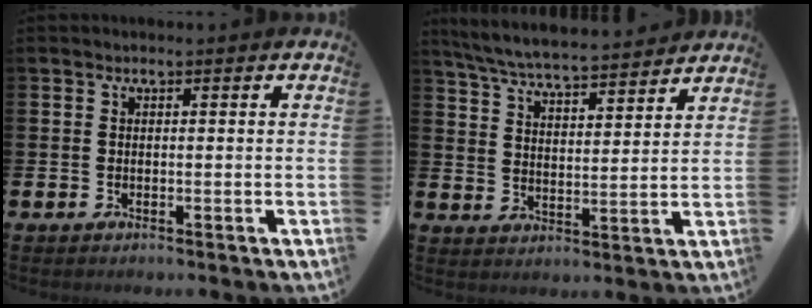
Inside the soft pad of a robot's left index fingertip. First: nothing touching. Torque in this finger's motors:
{"motor_torque": [0.94, -1.20, 0.70, 0.15]}